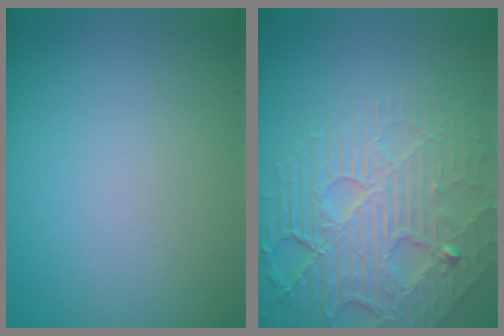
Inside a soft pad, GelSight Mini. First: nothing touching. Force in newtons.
{"total": 7.2, "press": 5.5, "slide": 4.6}